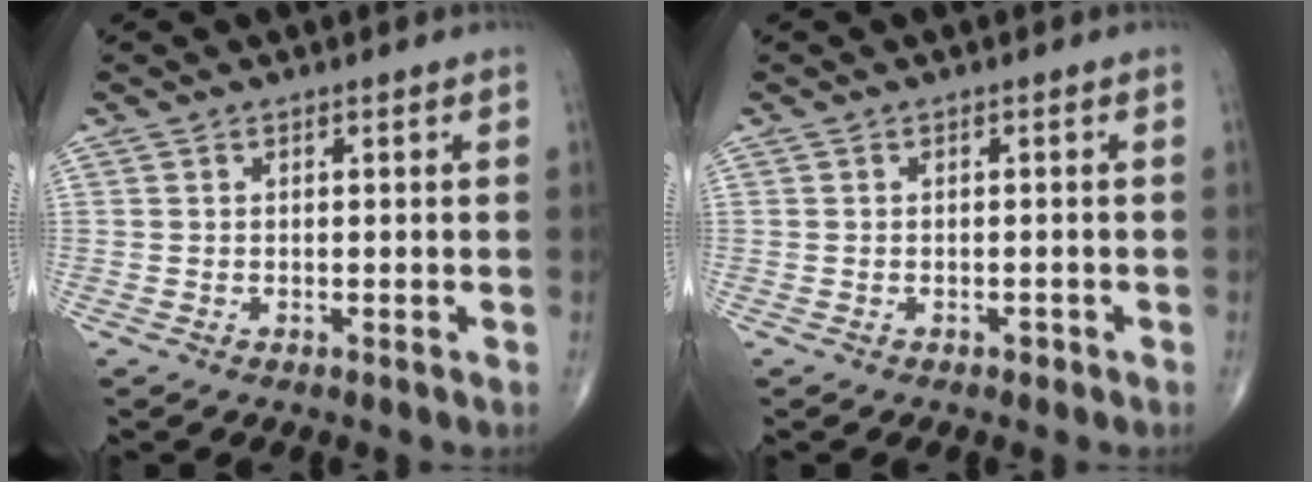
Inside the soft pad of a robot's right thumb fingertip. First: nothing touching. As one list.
[{"total": 0.7, "force": [-0.5, 0.4, 0.3], "torque": [0.001, 0.004, -0.008]}]